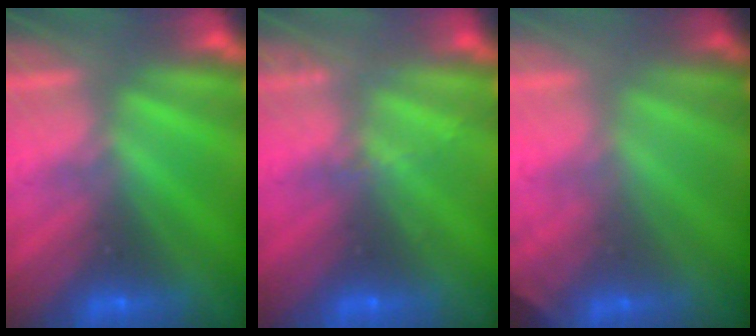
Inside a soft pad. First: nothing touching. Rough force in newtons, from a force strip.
{"total": 2.0}
{"total": 1.9}